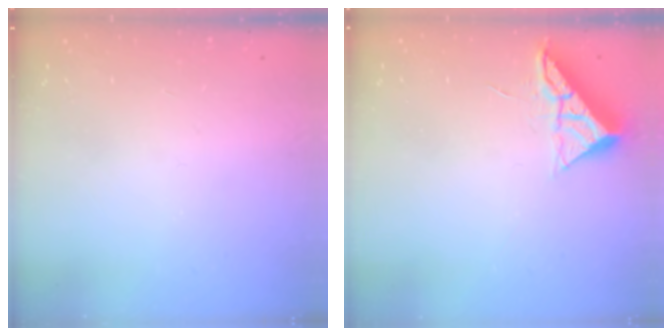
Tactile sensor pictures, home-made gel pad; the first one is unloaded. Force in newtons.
{"total": 6.5, "press": 6.5, "slide": 0.1}